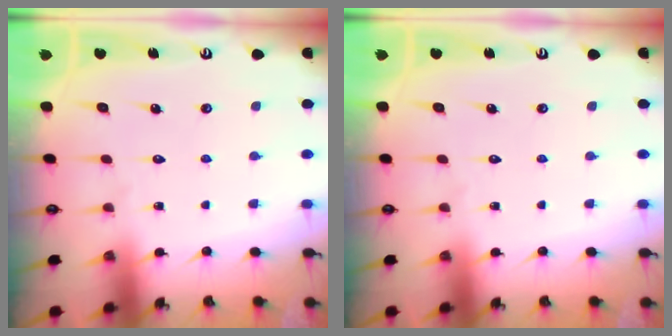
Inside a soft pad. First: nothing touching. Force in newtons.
{"total": 0.0}